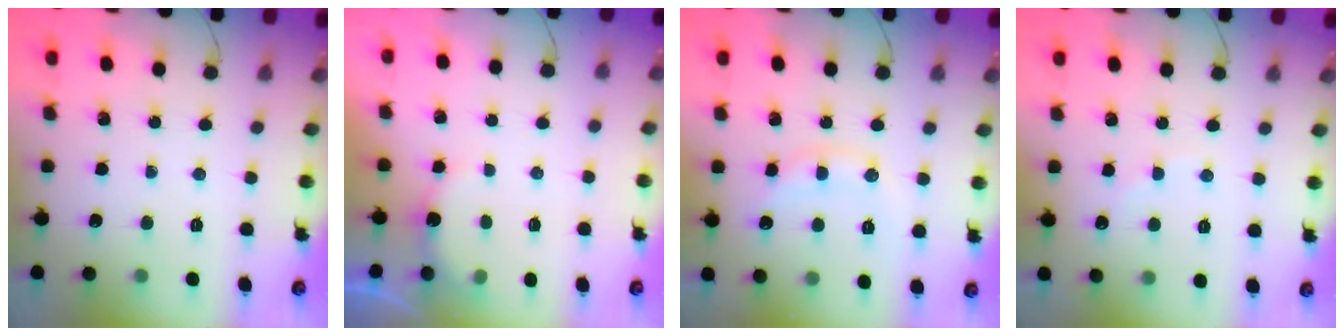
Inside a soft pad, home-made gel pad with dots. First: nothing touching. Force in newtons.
{"total": 5.3, "press": 5.2, "slide": 1.1}
{"total": 10.6, "press": 10.6, "slide": 0.9}
{"total": 5.6, "press": 5.5, "slide": 1.1}